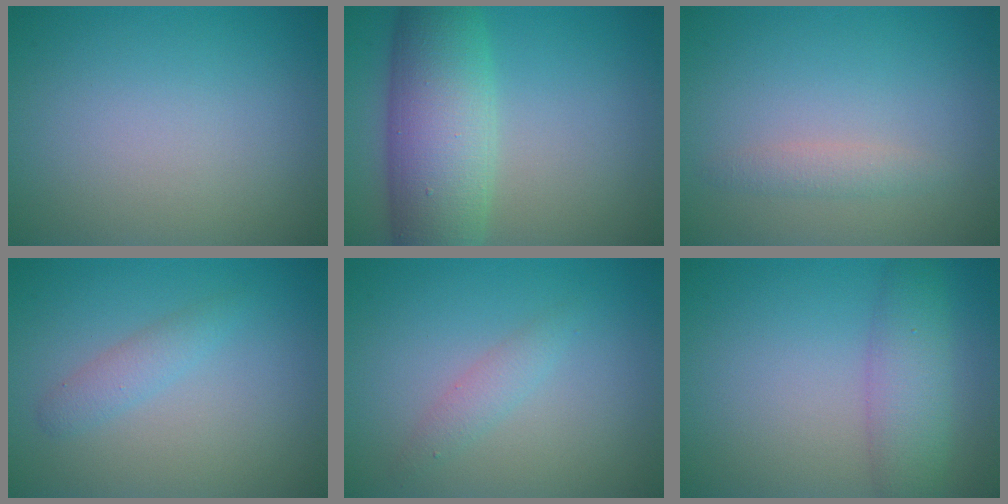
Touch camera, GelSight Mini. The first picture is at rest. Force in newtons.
{"total": 8.7, "press": 8.7, "slide": 0.2}
{"total": 1.3, "press": 1.3, "slide": 0.0}
{"total": 1.6, "press": 1.6, "slide": 0.1}
{"total": 1.5, "press": 1.5, "slide": 0.0}
{"total": 4.1, "press": 4.1, "slide": 0.1}